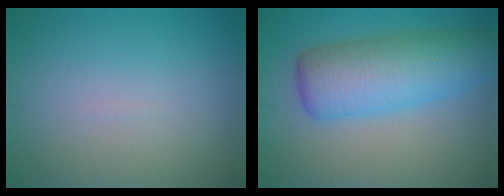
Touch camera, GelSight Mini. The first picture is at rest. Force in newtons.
{"total": 7.6, "press": 7.6, "slide": 0.2}